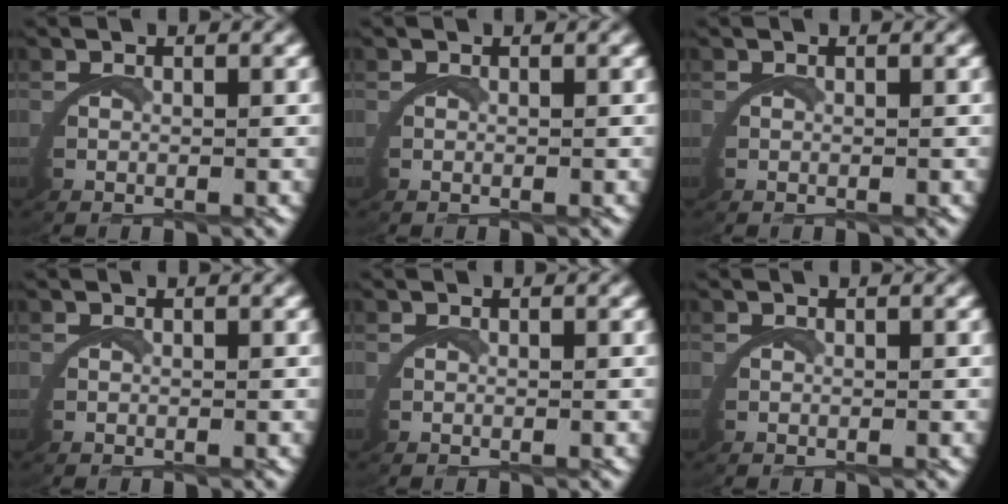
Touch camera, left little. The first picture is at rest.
{"total": 0.0}
{"total": 0.0}
{"total": 0.0}
{"total": 0.0}
{"total": 0.0}